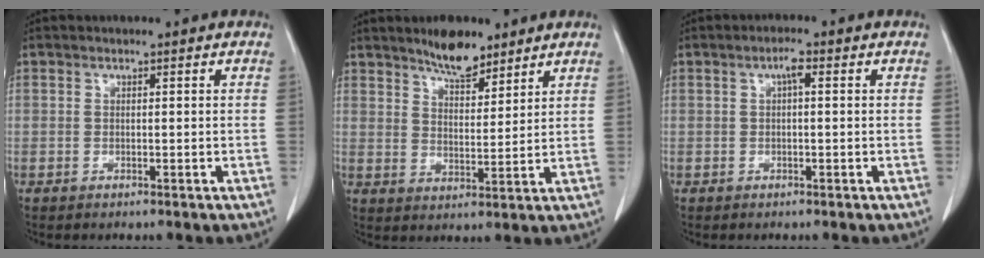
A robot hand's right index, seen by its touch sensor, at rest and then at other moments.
{"total": 6.7, "force": [5.4, 2.2, 3.2], "torque": [-0.055, -0.002, 0.095]}
{"total": 1.9, "force": [0.5, 0.4, 1.8], "torque": [-0.031, 0.005, 0.007]}